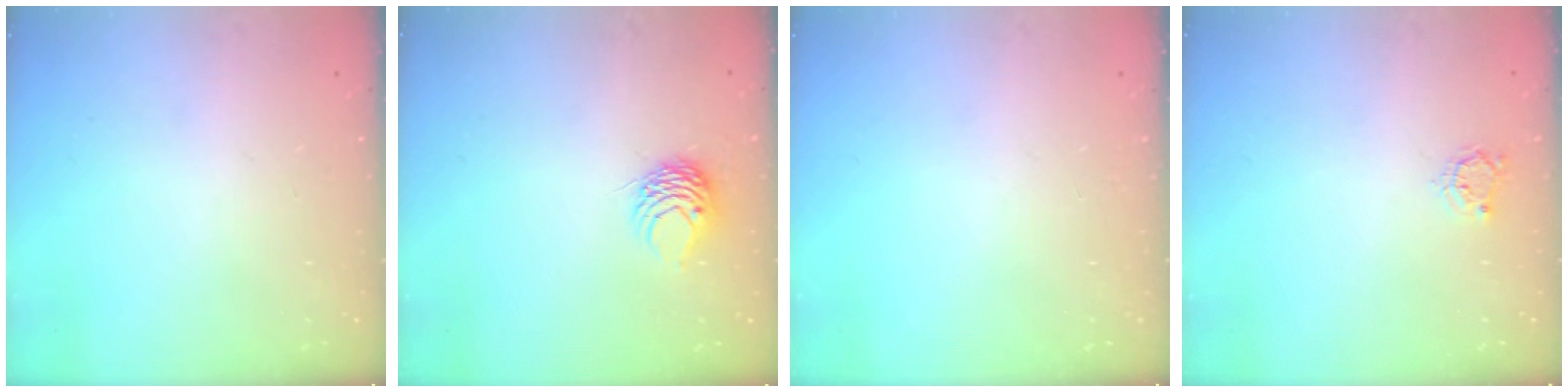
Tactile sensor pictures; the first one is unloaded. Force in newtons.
{"total": 5.4, "press": 5.4, "slide": 0.5}
{"total": 0.0}
{"total": 3.3, "press": 3.3, "slide": 0.4}